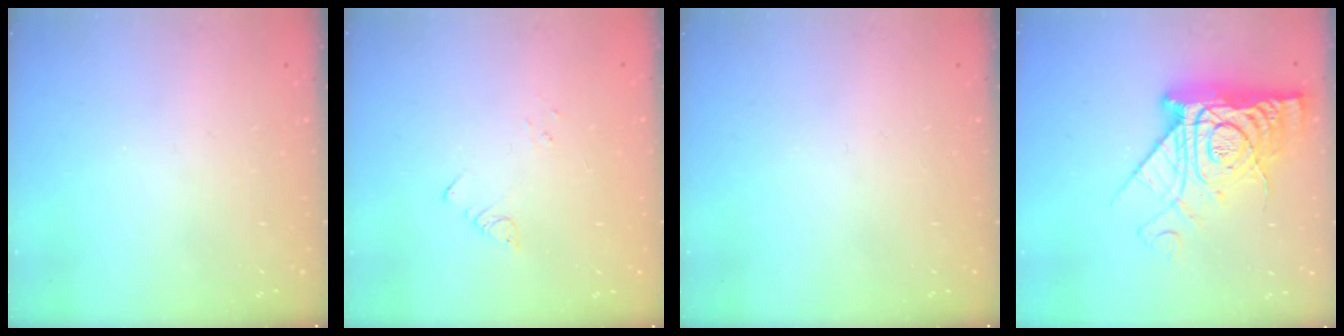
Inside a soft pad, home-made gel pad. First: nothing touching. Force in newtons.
{"total": 3.0, "press": 3.0, "slide": 0.4}
{"total": 0.0}
{"total": 17.7, "press": 17.6, "slide": 1.8}